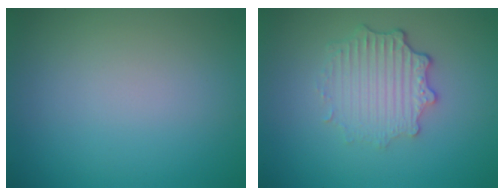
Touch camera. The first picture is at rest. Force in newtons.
{"total": 3.7, "press": 2.9, "slide": 2.3}